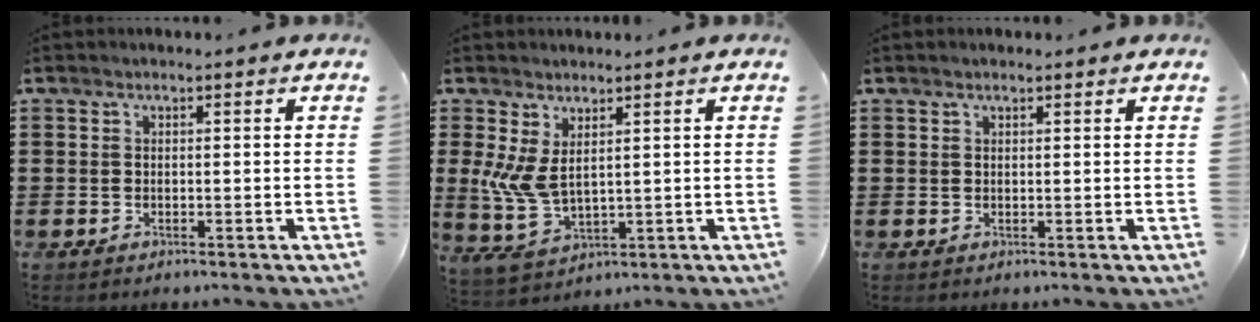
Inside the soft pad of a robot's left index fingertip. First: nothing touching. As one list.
[{"total": 6.1, "force": [1.6, 2.8, 5.2], "torque": [-0.128, -0.016, 0.027]}, {"total": 0.6, "force": [0.5, 0.2, 0.4], "torque": [-0.008, 0.001, 0.009]}]